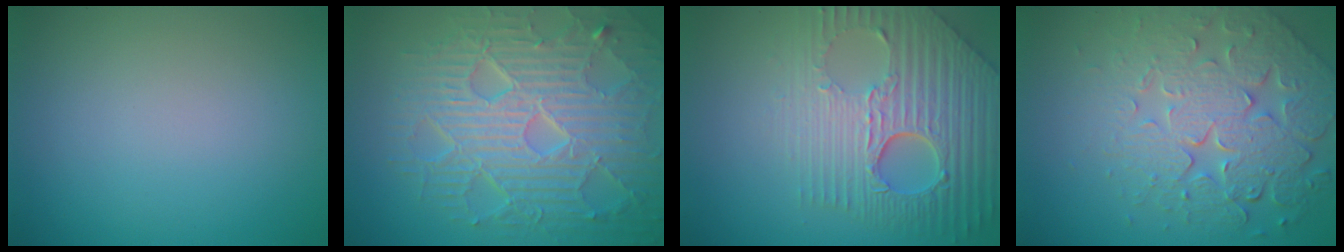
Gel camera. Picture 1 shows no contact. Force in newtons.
{"total": 10.1, "press": 6.6, "slide": 7.7}
{"total": 9.0, "press": 6.1, "slide": 6.6}
{"total": 7.9, "press": 5.7, "slide": 5.6}